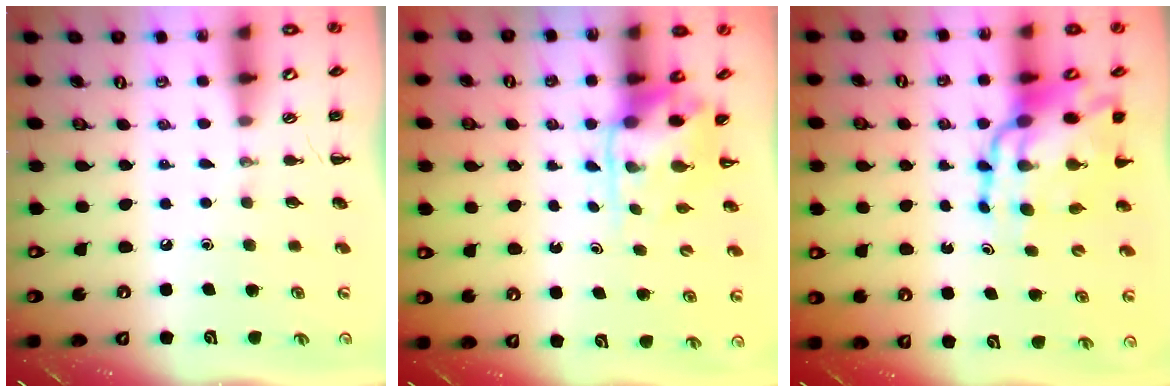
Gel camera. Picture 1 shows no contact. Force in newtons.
{"total": 3.9, "press": 3.8, "slide": 0.8}
{"total": 14.5, "press": 14.0, "slide": 3.7}